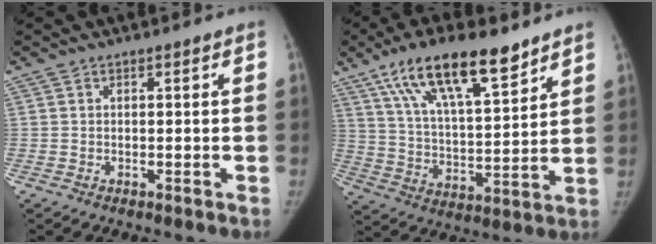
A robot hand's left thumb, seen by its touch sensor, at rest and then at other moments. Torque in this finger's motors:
{"motor_torque": [0.94, 0.20, 1.35, -1.42, 0.16]}